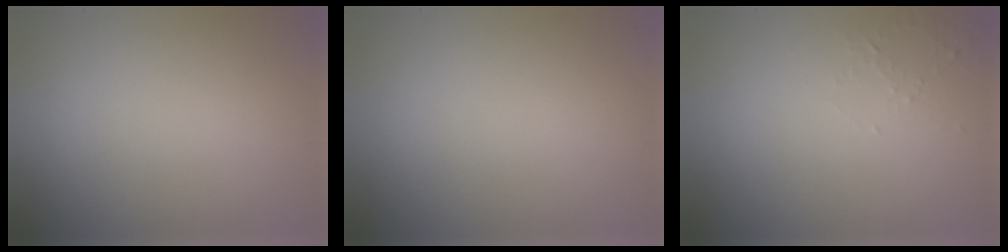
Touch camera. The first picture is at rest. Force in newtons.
{"total": 0.0}
{"total": 1.1, "press": 1.0, "slide": 0.4}